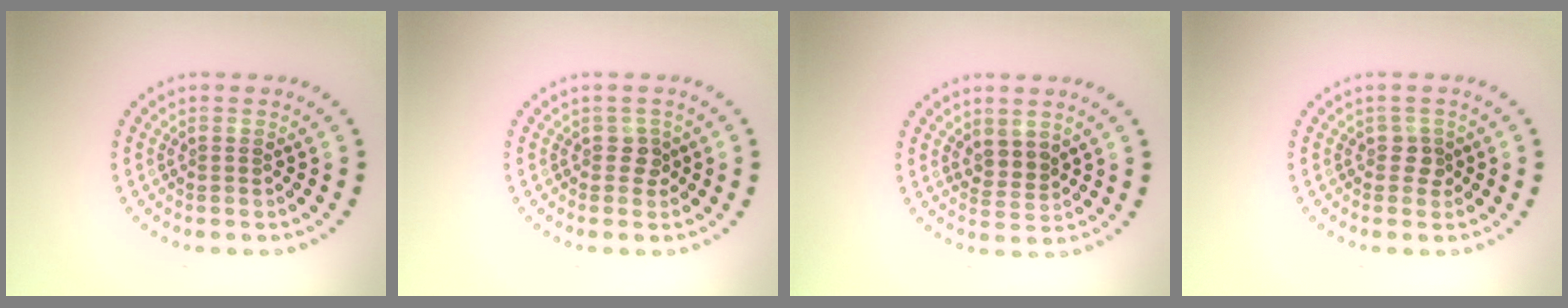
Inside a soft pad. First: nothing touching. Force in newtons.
{"total": 1.2, "press": 1.0, "slide": 0.6}
{"total": 1.9, "press": 1.5, "slide": 1.3}
{"total": 1.1, "press": 1.0, "slide": 0.5}